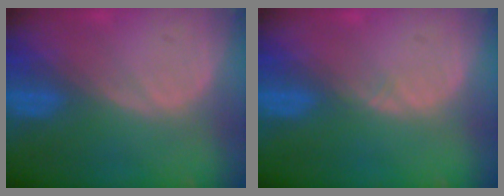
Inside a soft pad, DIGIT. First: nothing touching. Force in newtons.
{"total": 0.5, "press": 0.5, "slide": 0.1}